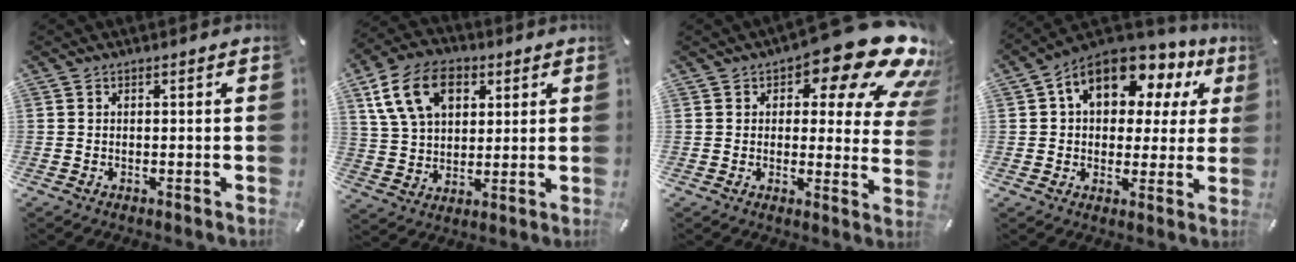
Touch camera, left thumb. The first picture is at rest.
{"total": 13.9, "force": [5.5, 9.8, 8.2], "torque": [-0.166, 0.003, 0.105]}
{"total": 18.4, "force": [10.4, 7.6, 13.1], "torque": [-0.170, -0.067, 0.169]}
{"total": 14.2, "force": [6.8, 8.9, 8.7], "torque": [-0.142, -0.029, 0.119]}